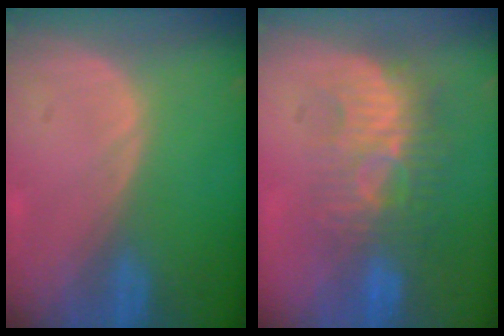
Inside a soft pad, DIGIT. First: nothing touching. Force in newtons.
{"total": 8.8, "press": 8.4, "slide": 2.7}